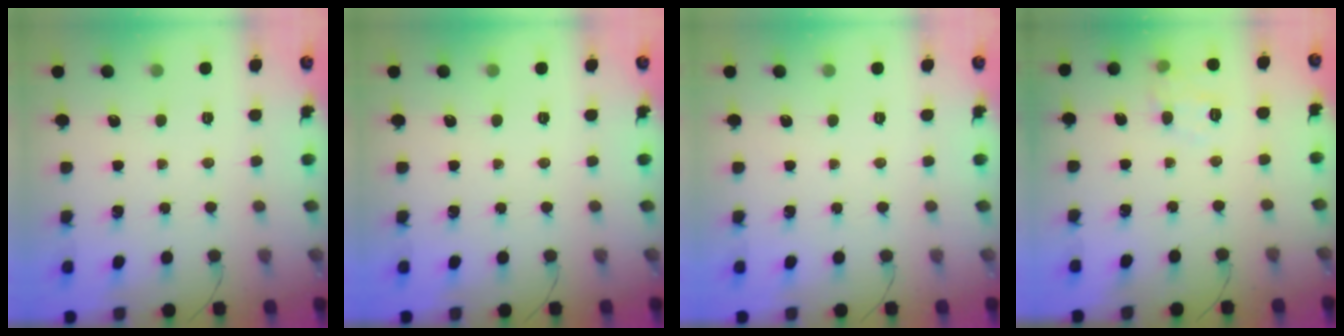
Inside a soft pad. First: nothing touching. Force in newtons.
{"total": 0.0}
{"total": 0.0}
{"total": 8.5, "press": 8.5, "slide": 1.0}